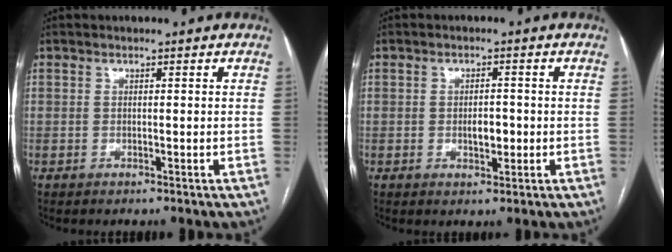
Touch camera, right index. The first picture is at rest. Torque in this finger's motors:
{"motor_torque": [0.42, -0.08, 0.25, 0.06]}